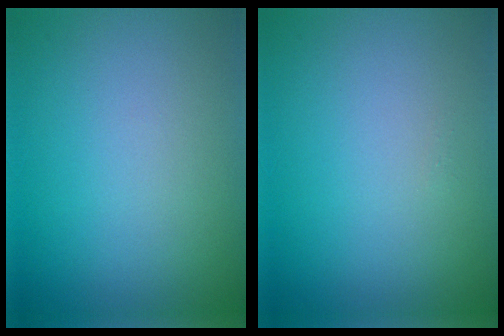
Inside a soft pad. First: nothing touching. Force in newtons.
{"total": 0.0}